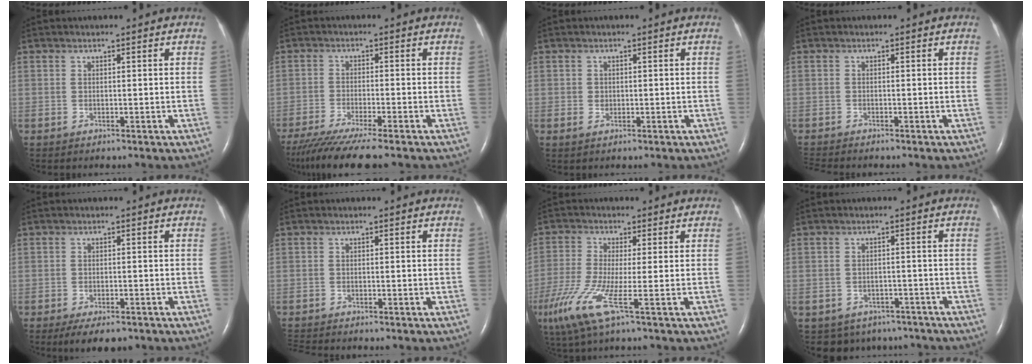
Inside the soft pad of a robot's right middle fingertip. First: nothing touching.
{"total": 10.3, "force": [-8.5, -0.5, 5.8], "torque": [-0.087, -0.033, -0.139]}
{"total": 1.0, "force": [-0.1, 0.8, 0.5], "torque": [-0.014, 0.001, 0.001]}
{"total": 3.0, "force": [-2.8, 0.2, 1.1], "torque": [-0.017, -0.010, -0.045]}
{"total": 4.9, "force": [-3.6, 1.7, 2.8], "torque": [-0.040, -0.007, -0.051]}
{"total": 2.8, "force": [-2.7, 0.0, 0.6], "torque": [-0.012, -0.013, -0.046]}
{"total": 8.2, "force": [-3.6, 0.1, 7.4], "torque": [-0.173, -0.031, -0.075]}
{"total": 7.2, "force": [-5.8, 4.3, 0.6], "torque": [-0.008, 0.010, -0.064]}